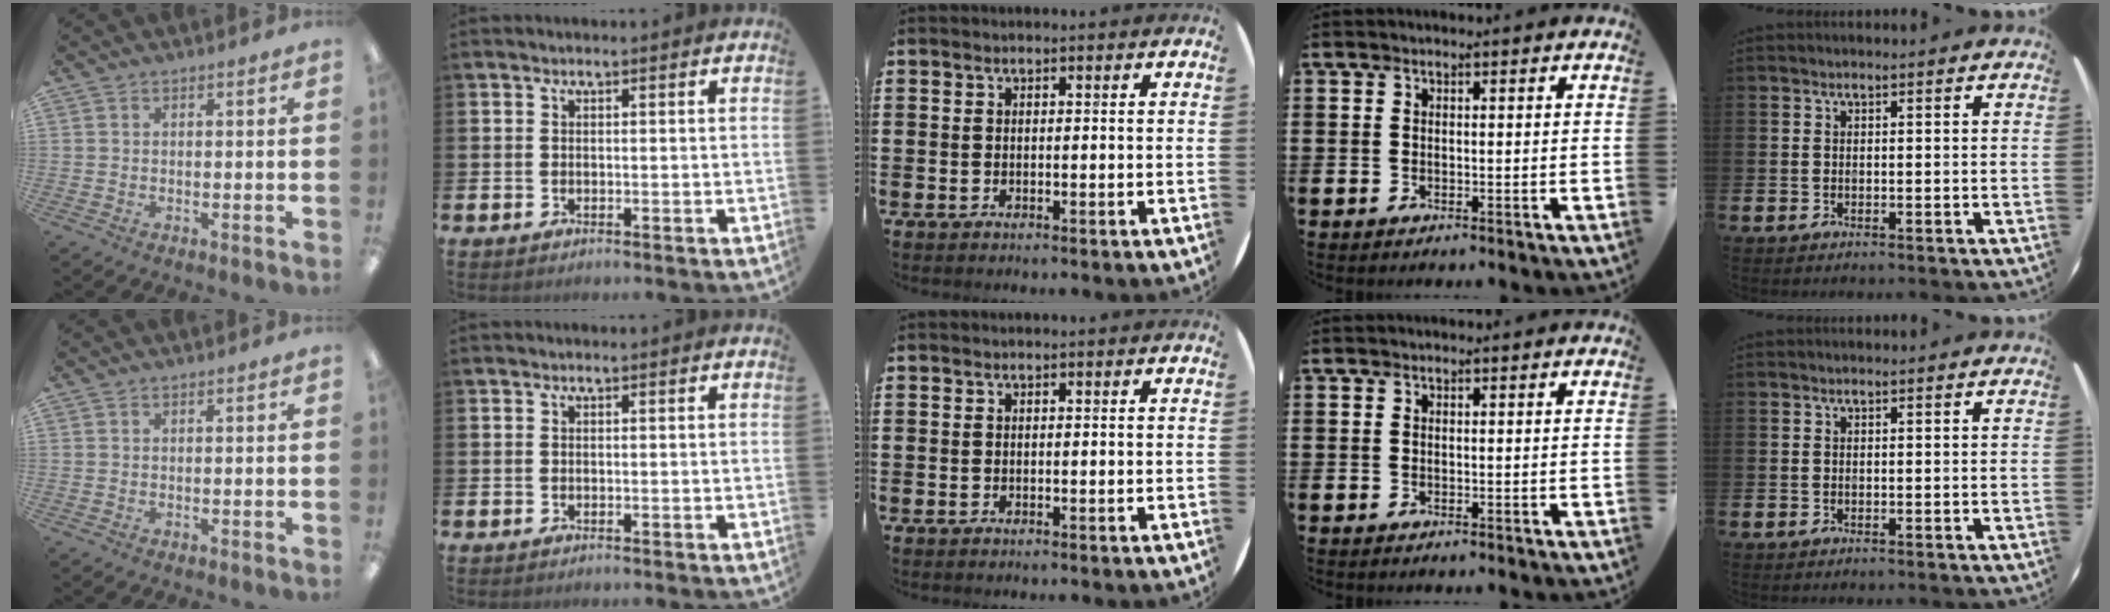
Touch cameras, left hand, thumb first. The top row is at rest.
{}